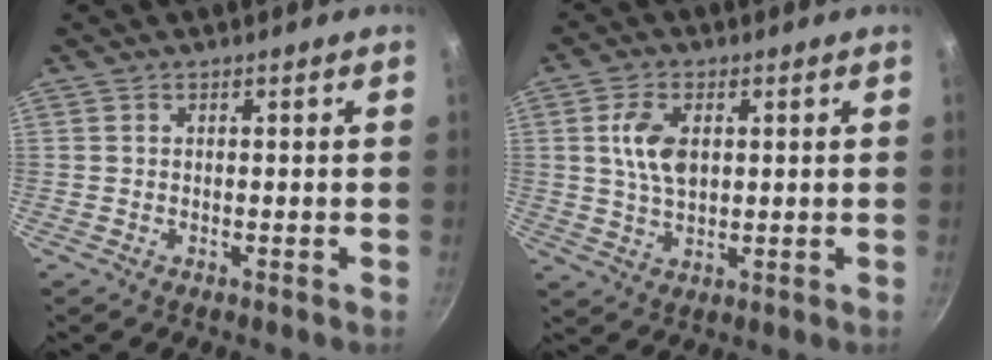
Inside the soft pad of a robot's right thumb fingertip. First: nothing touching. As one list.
[{"total": 7.5, "force": [1.5, 4.5, 5.8], "torque": [-0.100, -0.003, 0.030]}]